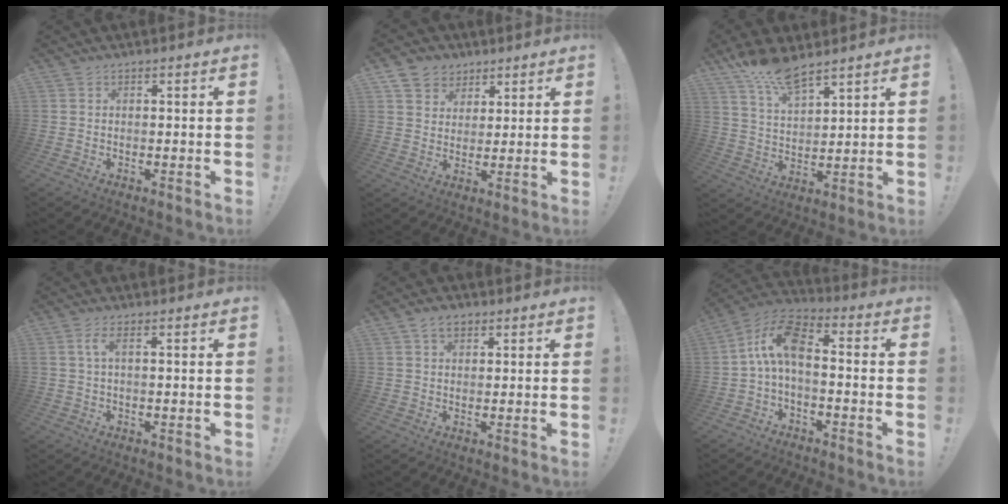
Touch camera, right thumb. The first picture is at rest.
{"total": 7.5, "force": [4.2, 6.1, 0.9], "torque": [-0.020, -0.026, 0.086]}
{"total": 11.2, "force": [9.4, 3.2, 5.2], "torque": [-0.104, -0.054, 0.176]}
{"total": 3.4, "force": [0.9, 0.8, 3.2], "torque": [-0.057, 0.000, 0.015]}
{"total": 4.5, "force": [2.4, 2.9, 2.5], "torque": [-0.043, -0.002, 0.043]}
{"total": 11.0, "force": [0.6, 5.6, 9.5], "torque": [-0.178, 0.016, 0.017]}